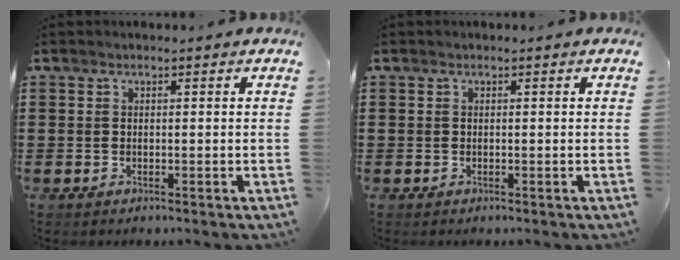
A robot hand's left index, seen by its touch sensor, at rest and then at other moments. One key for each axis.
{"total": 0.0}